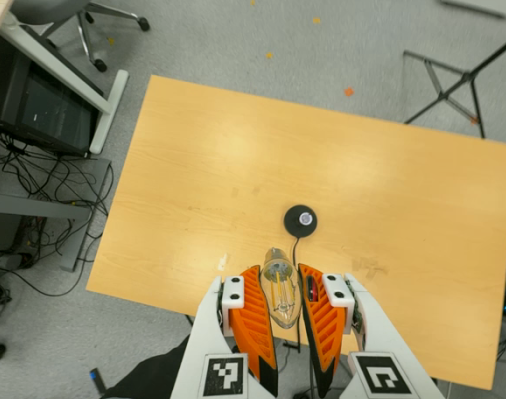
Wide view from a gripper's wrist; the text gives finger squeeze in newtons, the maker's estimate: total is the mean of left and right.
{"total": 21.2, "left": 25.9, "right": 16.4}